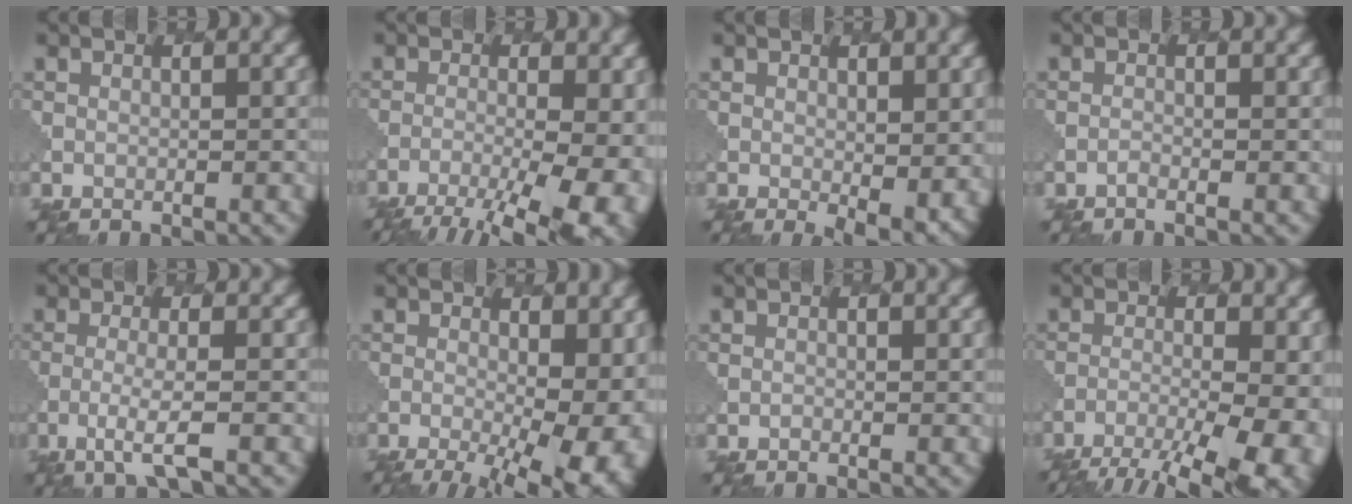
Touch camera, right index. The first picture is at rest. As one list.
[{"total": 11.4, "force": [-6.9, 4.2, 8.1], "torque": [-0.112, -0.031, -0.082]}, {"total": 3.6, "force": [0.3, 1.7, 3.1], "torque": [-0.043, -0.018, 0.013]}, {"total": 0.0}, {"total": 2.9, "force": [-1.1, 0.4, 2.6], "torque": [-0.052, 0.000, -0.033]}, {"total": 14.1, "force": [-3.0, 6.8, 12.0], "torque": [-0.161, -0.024, -0.027]}, {"total": 0.0}, {"total": 11.8, "force": [-8.0, 4.0, 7.7], "torque": [-0.116, -0.032, -0.098]}]